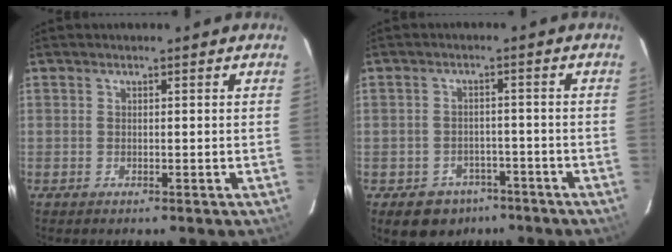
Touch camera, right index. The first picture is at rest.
{"total": 7.4, "force": [-4.7, 5.4, 1.7], "torque": [-0.042, 0.023, -0.051]}